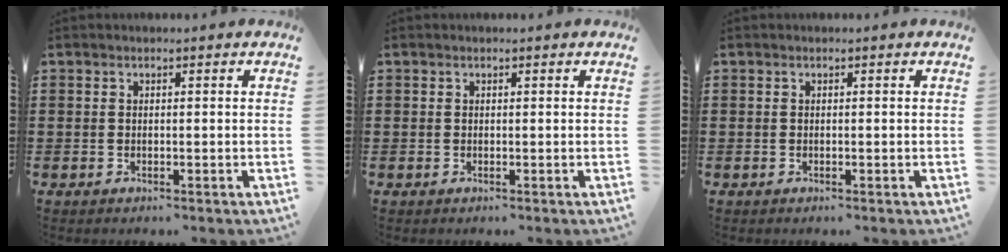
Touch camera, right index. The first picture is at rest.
{"total": 0.0}
{"total": 0.0}